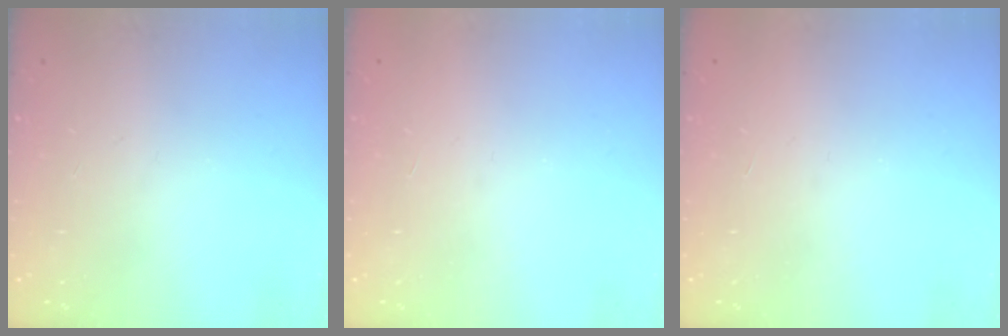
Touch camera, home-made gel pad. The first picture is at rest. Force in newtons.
{"total": 1.5, "press": 1.5, "slide": 0.1}
{"total": 1.5, "press": 1.5, "slide": 0.1}